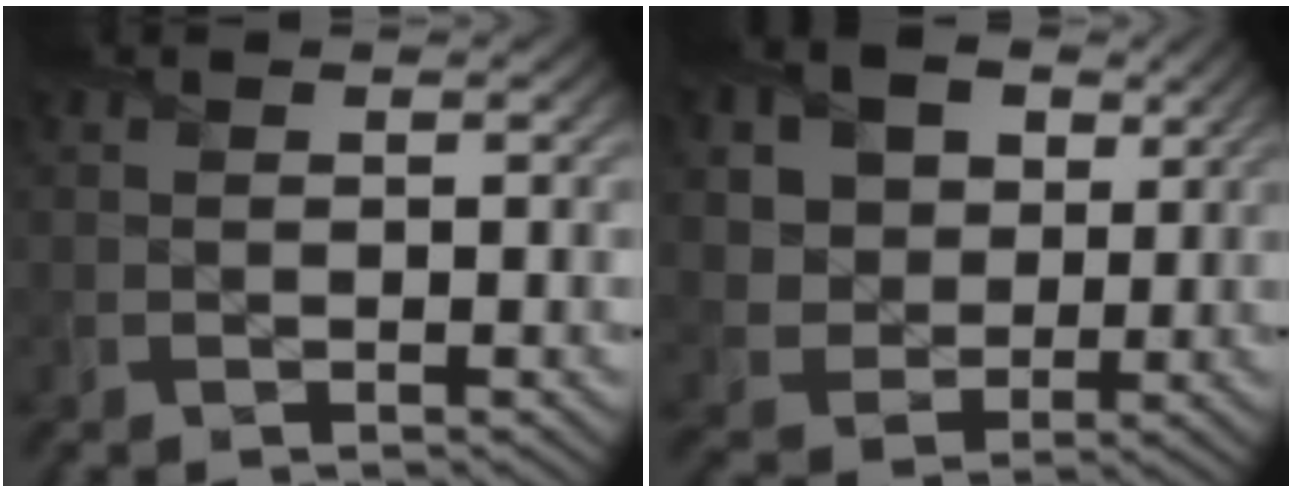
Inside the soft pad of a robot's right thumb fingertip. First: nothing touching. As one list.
[{"total": 11.6, "force": [5.2, 8.9, 5.3], "torque": [-0.158, 0.007, 0.105]}]